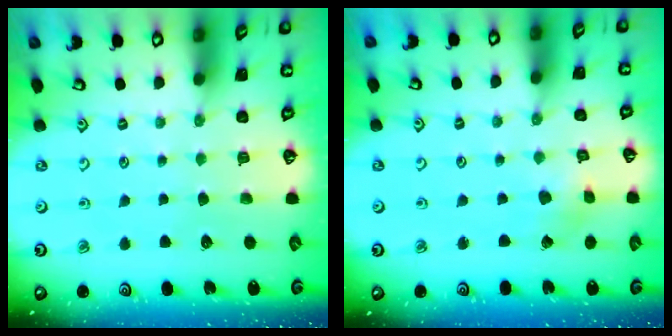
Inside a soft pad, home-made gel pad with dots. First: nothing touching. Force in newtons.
{"total": 2.4, "press": 2.4, "slide": 0.3}